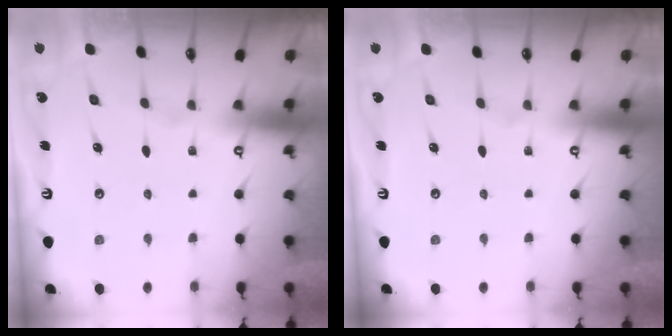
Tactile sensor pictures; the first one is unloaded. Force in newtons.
{"total": 0.0}